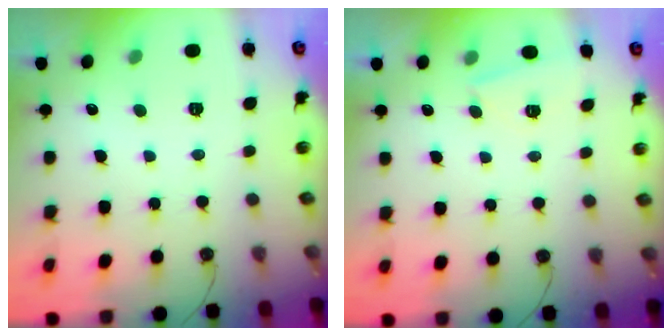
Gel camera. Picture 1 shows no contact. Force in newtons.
{"total": 2.6, "press": 2.6, "slide": 0.7}